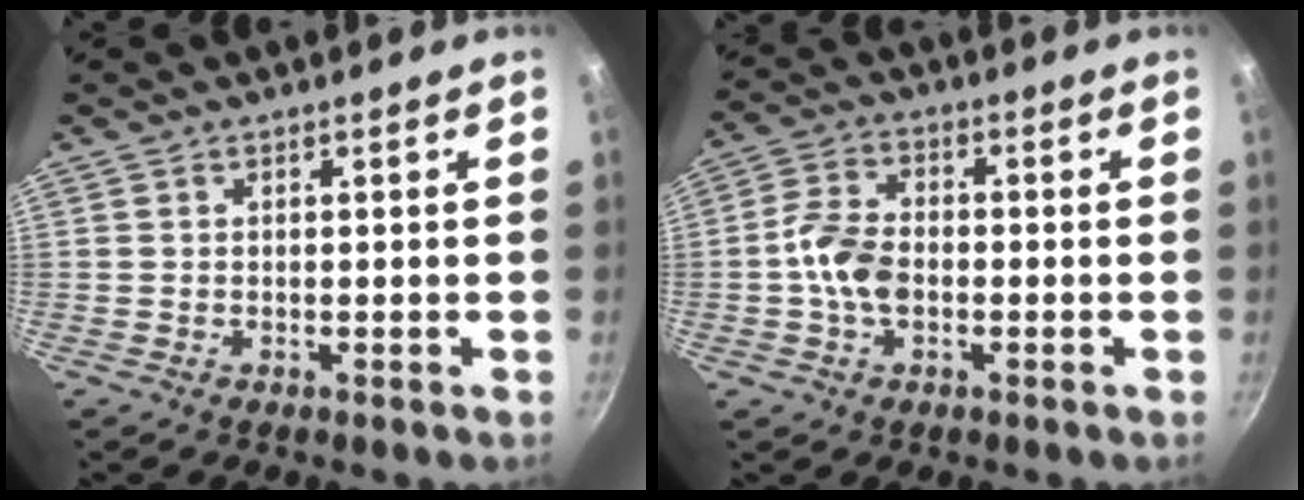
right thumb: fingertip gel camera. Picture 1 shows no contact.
{"total": 7.6, "force": [-1.3, 4.9, 5.6], "torque": [-0.106, 0.027, -0.031]}